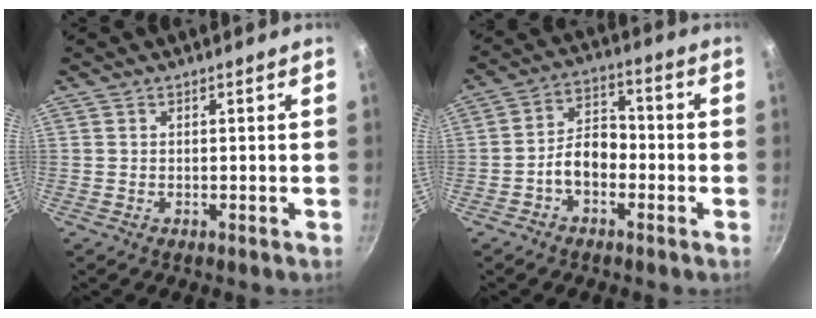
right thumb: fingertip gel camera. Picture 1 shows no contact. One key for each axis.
{"total": 7.3, "fx": -2.6, "fy": 4.8, "fz": 4.9, "tx": -0.056, "ty": 0.038, "tz": -0.053}